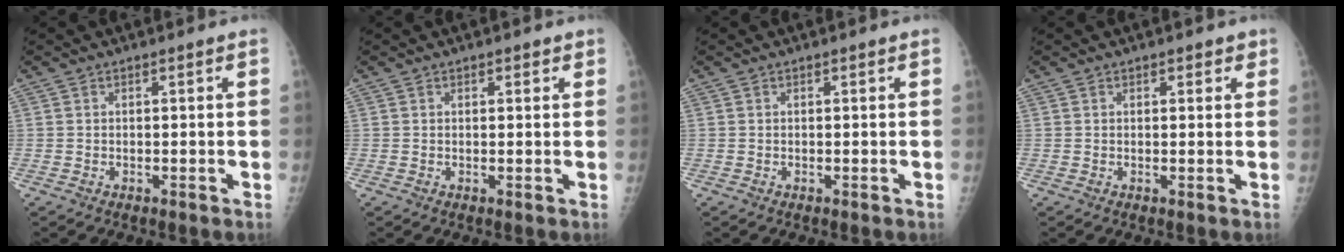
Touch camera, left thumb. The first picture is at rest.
{"total": 1.2, "force": [0.8, 0.6, 0.6], "torque": [0.001, -0.003, 0.007]}
{"total": 0.0}
{"total": 1.4, "force": [1.0, 0.8, 0.7], "torque": [0.002, -0.004, 0.008]}